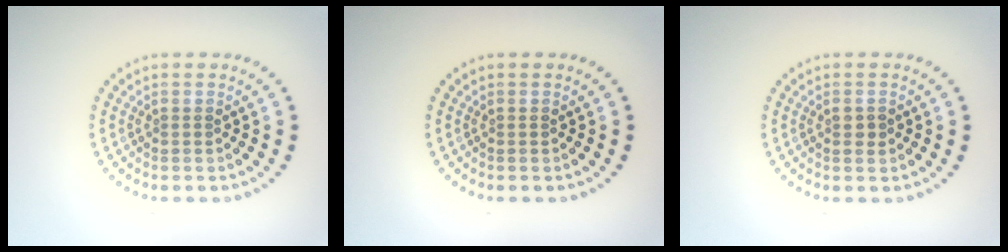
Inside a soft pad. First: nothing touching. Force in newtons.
{"total": 0.0}
{"total": 1.1, "press": 1.1, "slide": 0.3}